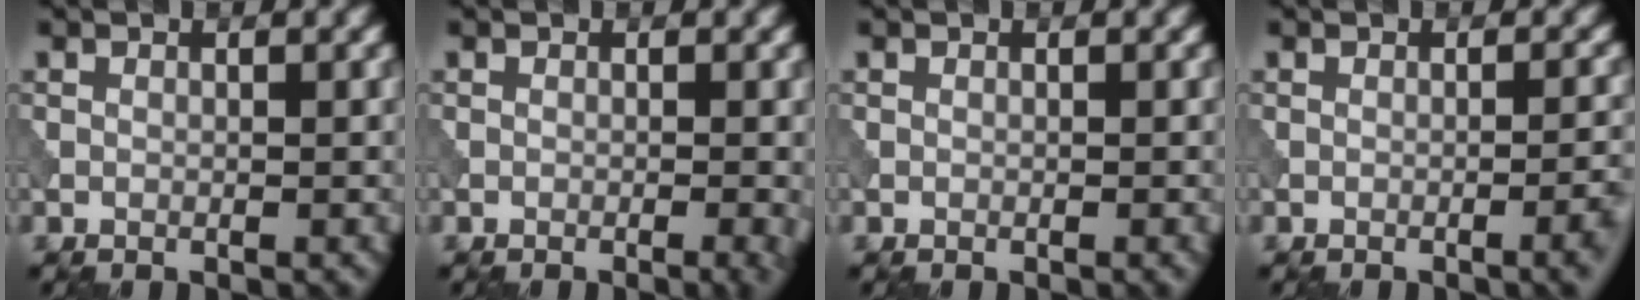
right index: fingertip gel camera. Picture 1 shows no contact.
{"total": 1.6, "force": [-0.5, 0.4, 1.5], "torque": [-0.015, 0.000, -0.008]}
{"total": 0.0}
{"total": 2.7, "force": [-1.0, 0.8, 2.4], "torque": [-0.025, 0.006, -0.019]}